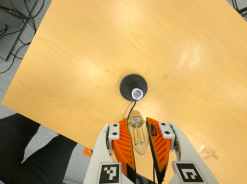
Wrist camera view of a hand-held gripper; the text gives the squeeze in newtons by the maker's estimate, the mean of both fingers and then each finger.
{"total": 20.8, "left": 23.1, "right": 18.5}